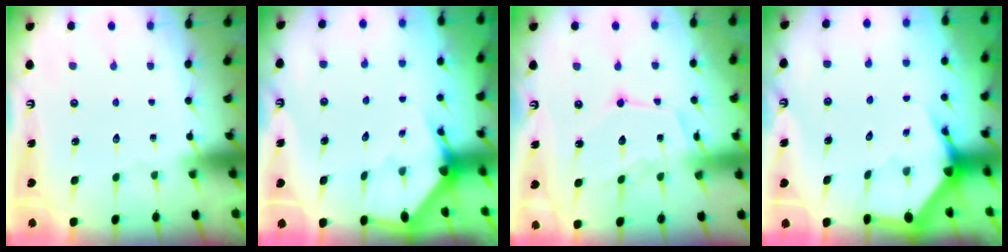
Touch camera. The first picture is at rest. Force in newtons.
{"total": 2.9, "press": 2.9, "slide": 0.2}
{"total": 12.8, "press": 12.7, "slide": 1.0}
{"total": 3.7, "press": 3.7, "slide": 0.5}